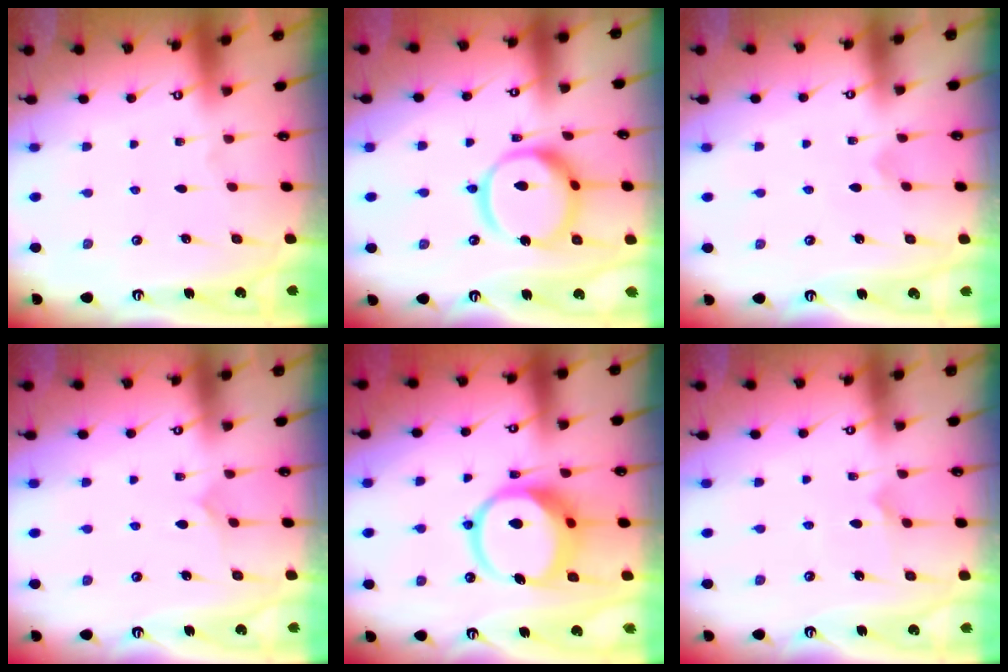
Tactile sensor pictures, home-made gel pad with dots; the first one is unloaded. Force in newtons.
{"total": 14.5, "press": 14.5, "slide": 1.2}
{"total": 2.4, "press": 2.4, "slide": 0.3}
{"total": 5.2, "press": 5.1, "slide": 0.5}
{"total": 14.9, "press": 14.8, "slide": 2.1}
{"total": 5.7, "press": 5.7, "slide": 0.5}